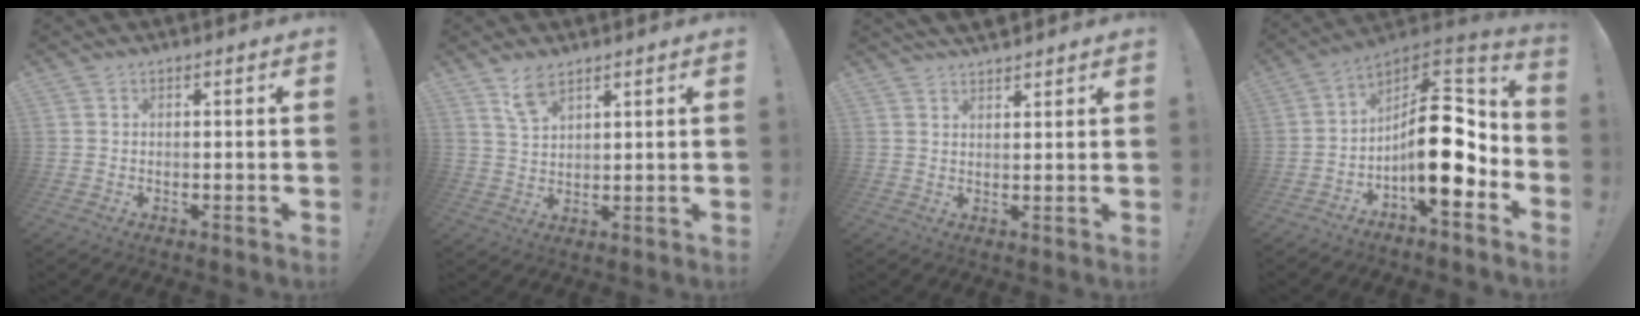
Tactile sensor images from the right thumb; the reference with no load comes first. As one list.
[{"total": 5.8, "force": [4.4, 2.2, 3.0], "torque": [-0.052, -0.020, 0.082]}, {"total": 3.8, "force": [3.4, 1.1, 1.1], "torque": [-0.020, -0.017, 0.065]}, {"total": 19.6, "force": [-3.3, 8.8, 17.2], "torque": [-0.260, 0.019, -0.044]}]